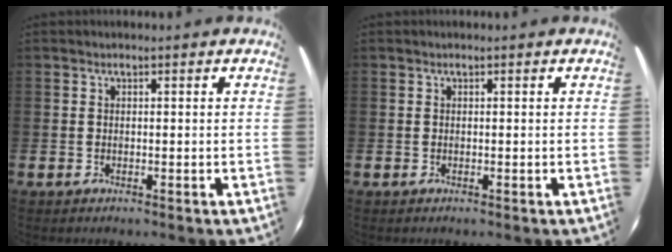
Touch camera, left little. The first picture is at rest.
{"total": 0.0}